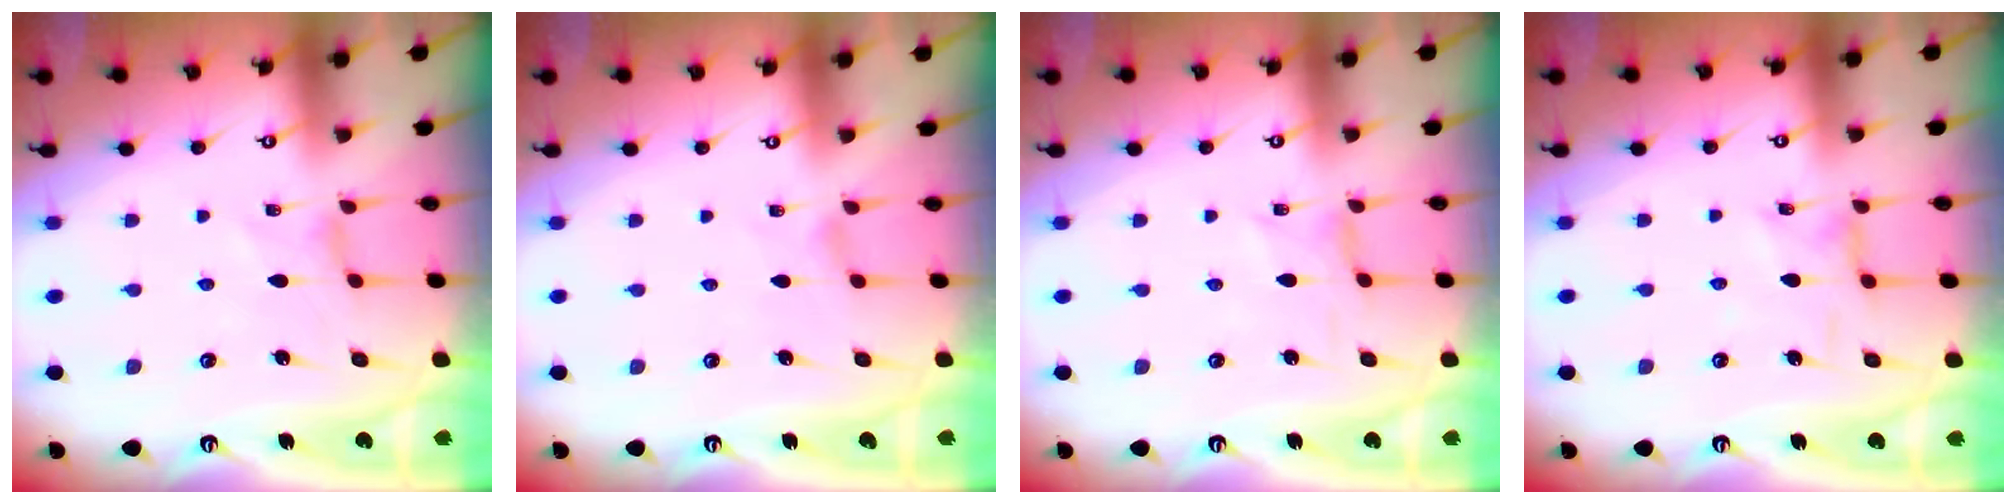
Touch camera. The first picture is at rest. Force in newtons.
{"total": 0.0}
{"total": 0.0}
{"total": 1.3, "press": 1.2, "slide": 0.4}